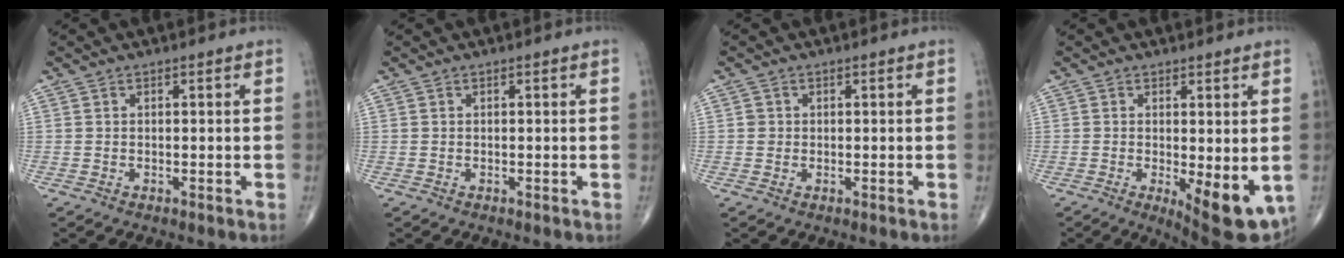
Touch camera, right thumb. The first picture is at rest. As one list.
[{"total": 0.0}, {"total": 1.0, "force": [0.0, 1.0, 0.1], "torque": [0.004, 0.002, 0.000]}, {"total": 10.3, "force": [-2.0, 3.5, 9.5], "torque": [-0.119, -0.024, -0.016]}]